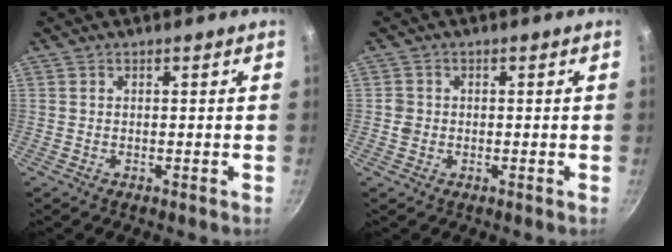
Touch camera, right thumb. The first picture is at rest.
{"total": 2.0, "force": [-0.2, 1.9, 0.7], "torque": [-0.006, 0.008, -0.005]}